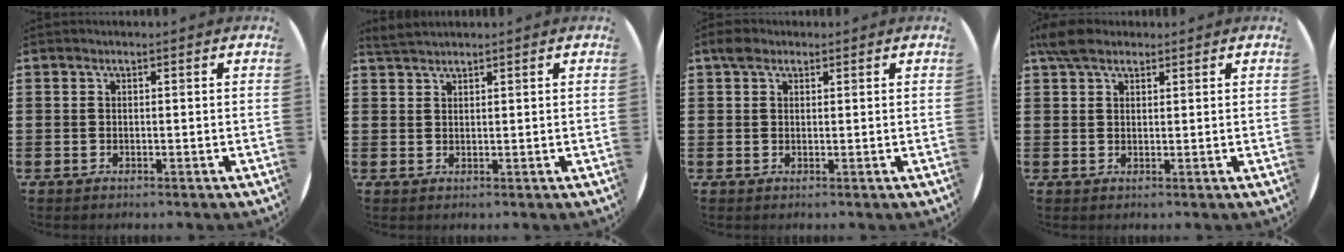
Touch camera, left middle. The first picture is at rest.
{"total": 1.7, "force": [1.7, 0.1, 0.3], "torque": [-0.009, 0.002, 0.033]}
{"total": 1.6, "force": [1.2, 0.9, 0.6], "torque": [-0.006, 0.001, 0.021]}
{"total": 3.7, "force": [2.9, 1.6, 1.6], "torque": [-0.031, 0.001, 0.053]}